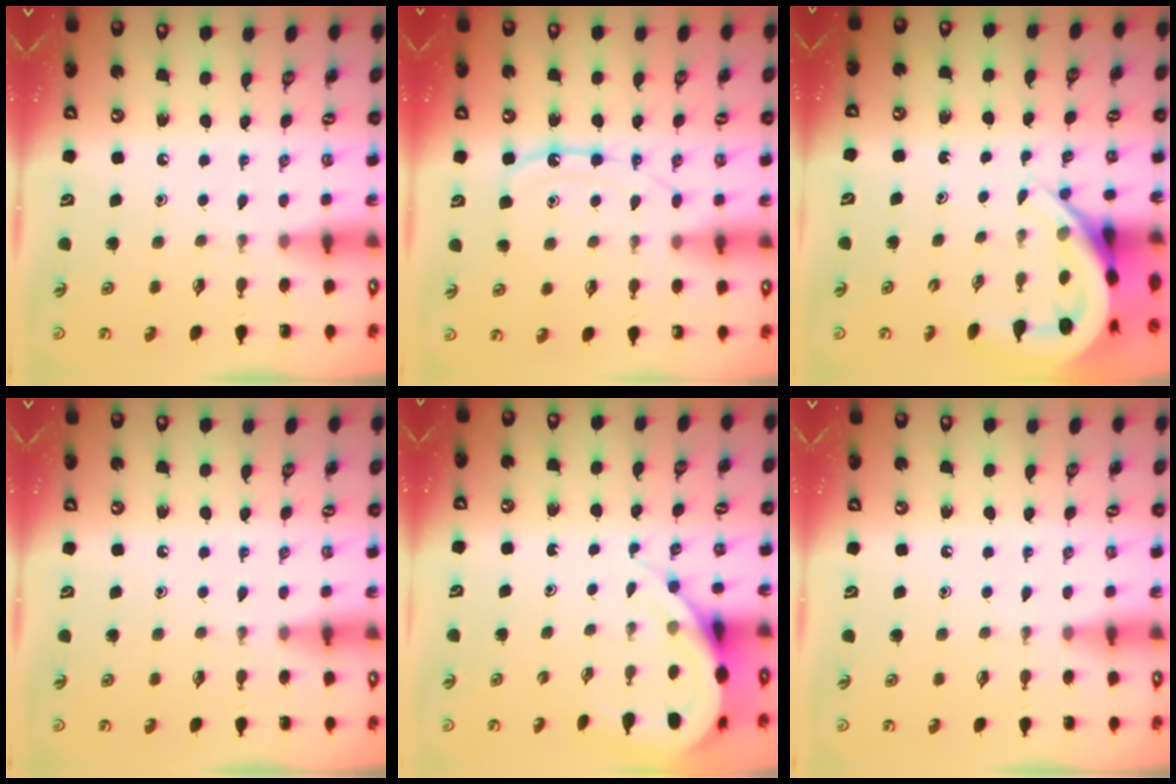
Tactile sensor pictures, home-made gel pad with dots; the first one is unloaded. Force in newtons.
{"total": 11.1, "press": 11.0, "slide": 1.0}
{"total": 8.7, "press": 8.7, "slide": 0.7}
{"total": 0.0}
{"total": 8.2, "press": 8.2, "slide": 0.9}
{"total": 0.0}